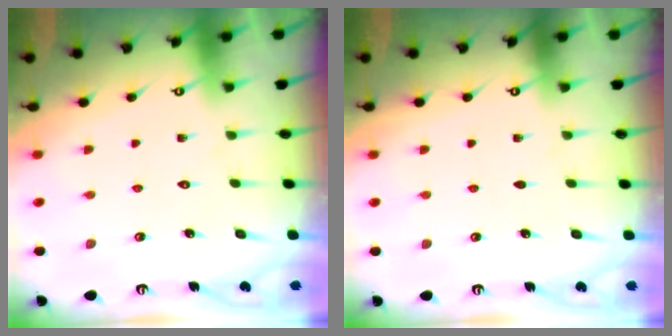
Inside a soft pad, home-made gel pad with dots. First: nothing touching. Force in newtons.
{"total": 0.0}